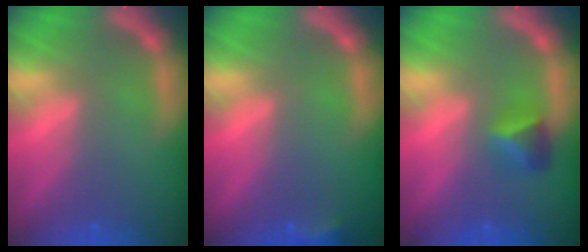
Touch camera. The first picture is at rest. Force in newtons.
{"total": 1.9}
{"total": 2.4}